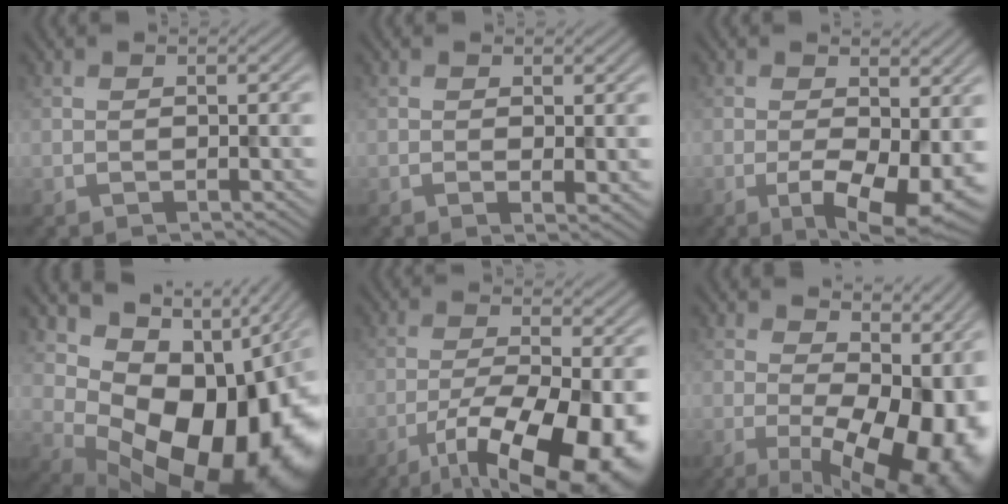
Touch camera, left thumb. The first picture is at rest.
{"total": 1.2, "force": [0.4, 0.3, 1.1], "torque": [-0.017, -0.009, 0.009]}
{"total": 7.5, "force": [-1.2, 3.2, 6.6], "torque": [-0.108, -0.016, -0.013]}
{"total": 17.1, "force": [0.3, 11.8, 12.4], "torque": [-0.180, -0.043, 0.041]}
{"total": 14.2, "force": [-7.4, 4.2, 11.3], "torque": [-0.198, -0.022, -0.113]}
{"total": 15.8, "force": [-0.4, 8.1, 13.5], "torque": [-0.152, -0.021, 0.022]}